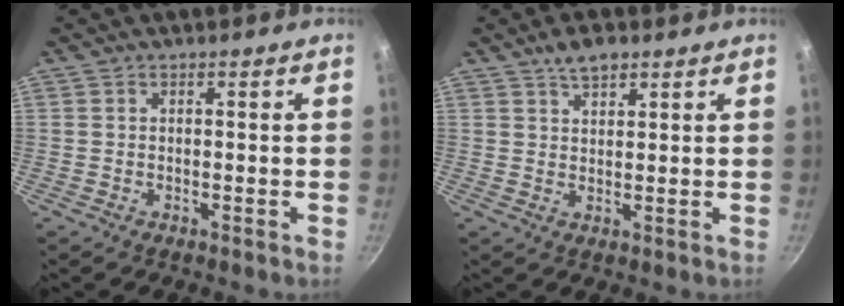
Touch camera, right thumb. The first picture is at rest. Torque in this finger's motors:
{"motor_torque": [-0.60, 0.86, 0.58, -0.29, -0.01]}